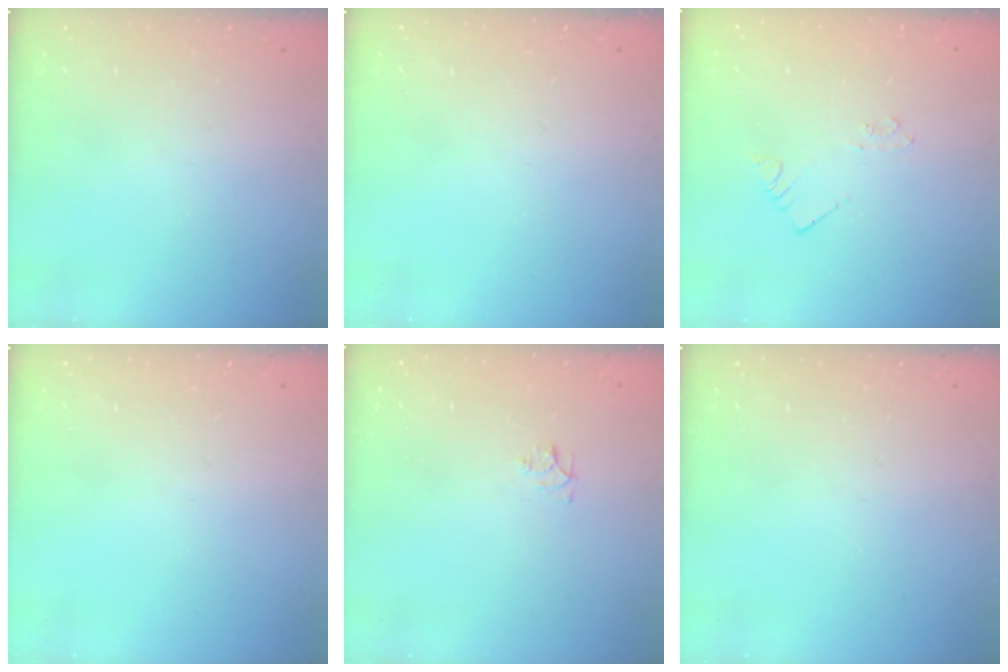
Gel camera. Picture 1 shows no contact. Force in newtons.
{"total": 0.0}
{"total": 2.2, "press": 2.2, "slide": 0.1}
{"total": 0.0}
{"total": 4.3, "press": 4.3, "slide": 0.6}
{"total": 0.0}